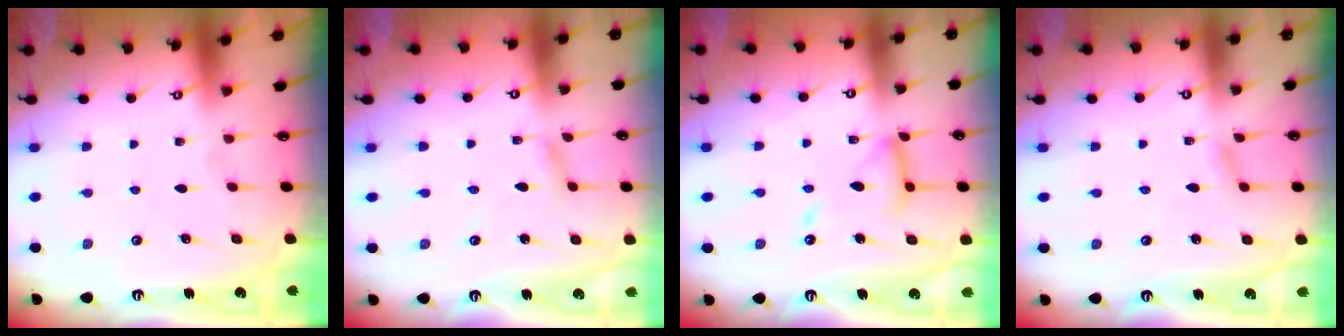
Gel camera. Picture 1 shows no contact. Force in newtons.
{"total": 2.3, "press": 2.3, "slide": 0.2}
{"total": 12.9, "press": 12.8, "slide": 1.2}
{"total": 3.8, "press": 3.8, "slide": 0.3}